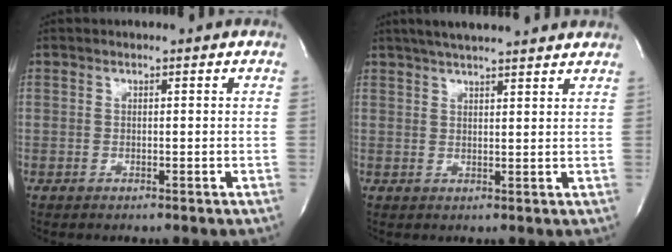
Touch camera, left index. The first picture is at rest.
{"total": 11.7, "force": [10.1, 1.1, 5.7], "torque": [-0.095, 0.030, 0.133]}